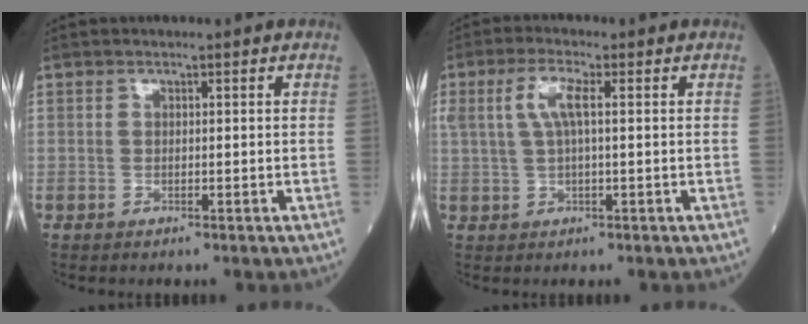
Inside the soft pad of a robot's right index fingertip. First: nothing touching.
{"total": 4.4, "force": [1.1, 0.9, 4.1], "torque": [-0.093, 0.014, 0.025]}